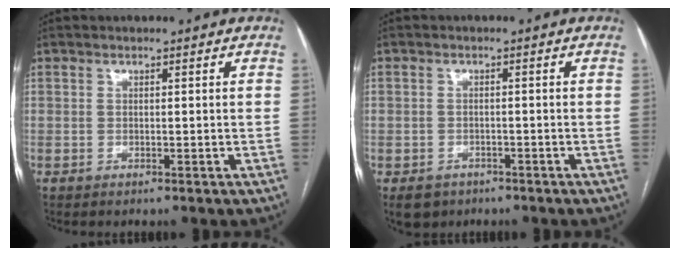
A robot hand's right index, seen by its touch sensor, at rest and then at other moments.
{"total": 4.0, "force": [-2.4, 3.2, 0.7], "torque": [-0.009, 0.005, -0.032]}